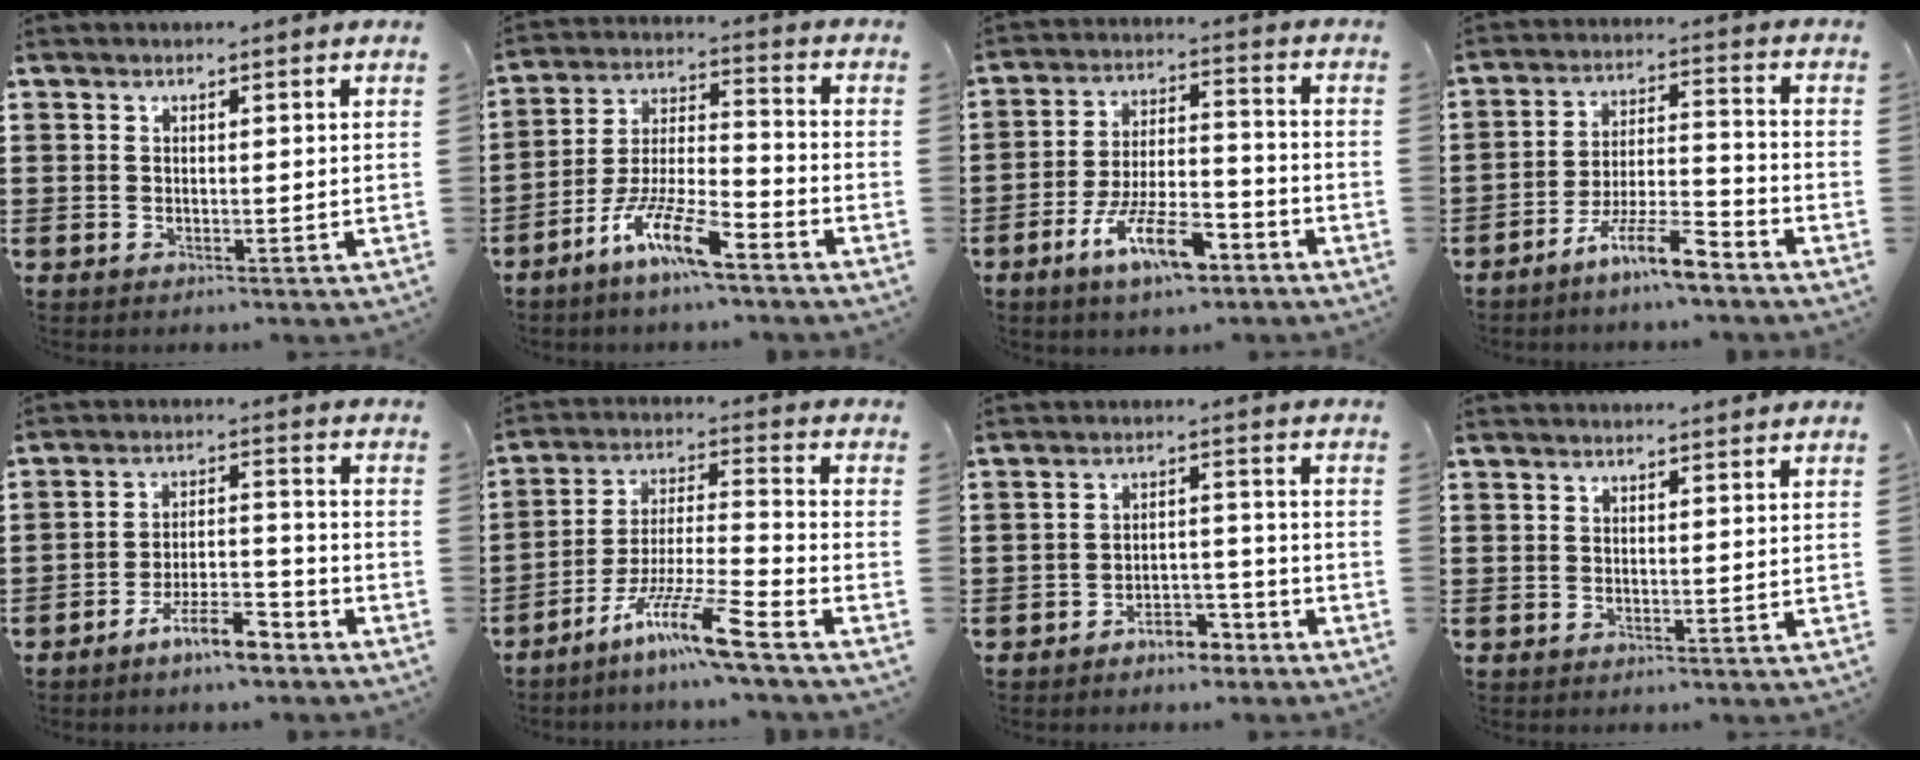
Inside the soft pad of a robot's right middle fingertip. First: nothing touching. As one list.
[{"total": 9.9, "force": [-7.1, 1.7, 6.7], "torque": [-0.144, -0.001, -0.137]}, {"total": 10.5, "force": [-6.3, 3.3, 7.7], "torque": [-0.156, 0.003, -0.119]}, {"total": 8.8, "force": [-6.7, 1.0, 5.5], "torque": [-0.111, -0.001, -0.130]}, {"total": 7.1, "force": [-5.7, 1.4, 4.0], "torque": [-0.081, 0.004, -0.110]}, {"total": 11.0, "force": [-8.3, 0.1, 7.3], "torque": [-0.142, -0.001, -0.164]}, {"total": 4.3, "force": [-4.0, 1.1, 1.0], "torque": [-0.019, 0.011, -0.082]}, {"total": 0.7, "force": [0.7, -0.1, 0.1], "torque": [0.004, -0.005, 0.011]}]